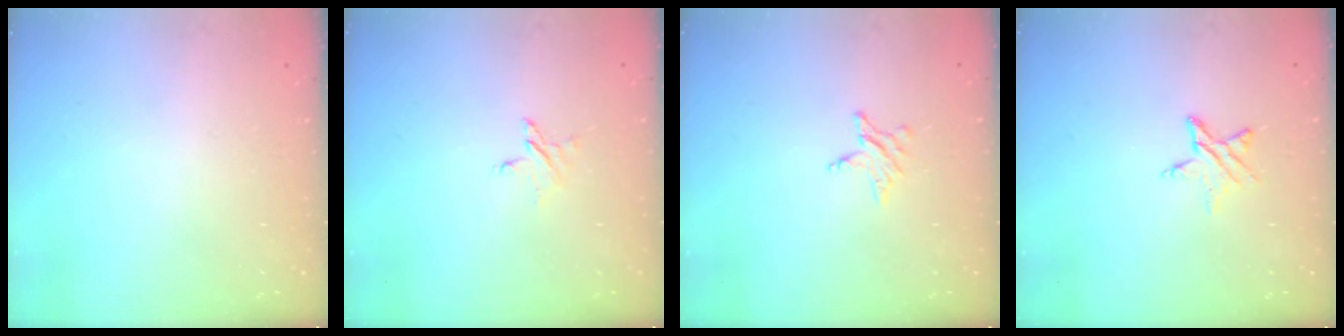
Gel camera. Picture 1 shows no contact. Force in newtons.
{"total": 3.6, "press": 3.5, "slide": 0.3}
{"total": 3.4, "press": 3.4, "slide": 0.4}
{"total": 5.6, "press": 5.5, "slide": 0.6}